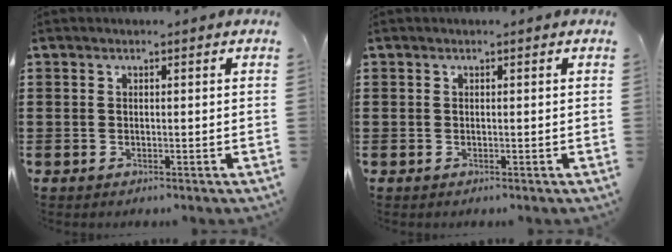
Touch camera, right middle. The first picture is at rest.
{"total": 0.0}